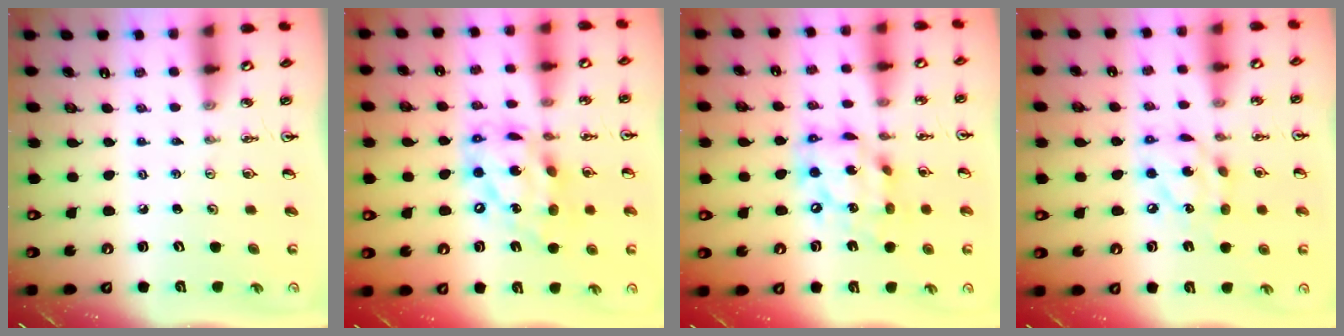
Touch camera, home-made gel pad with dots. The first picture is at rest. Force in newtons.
{"total": 15.7, "press": 15.7, "slide": 1.0}
{"total": 14.3, "press": 14.2, "slide": 1.7}
{"total": 11.1, "press": 11.1, "slide": 0.7}